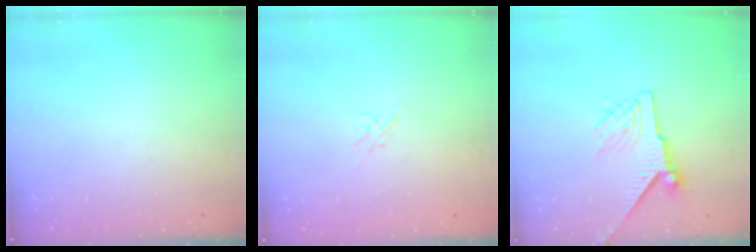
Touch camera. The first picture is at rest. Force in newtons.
{"total": 0.0}
{"total": 8.0, "press": 8.0, "slide": 0.1}